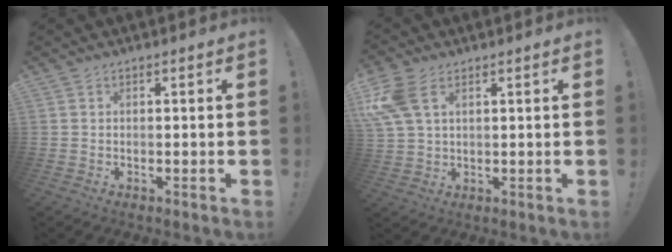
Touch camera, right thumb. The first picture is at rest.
{"total": 9.7, "force": [4.2, 5.6, 6.7], "torque": [-0.135, -0.012, 0.083]}